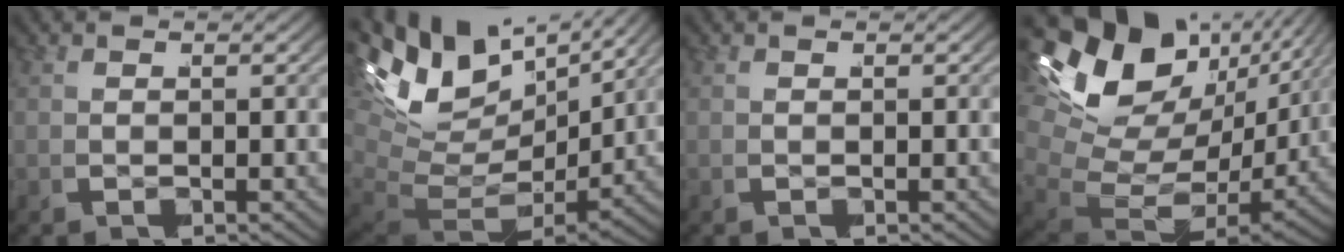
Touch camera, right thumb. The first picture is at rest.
{"total": 10.8, "force": [0.3, 7.5, 7.8], "torque": [-0.182, -0.056, 0.020]}
{"total": 0.0}
{"total": 13.7, "force": [0.3, 9.4, 9.9], "torque": [-0.203, -0.040, 0.013]}